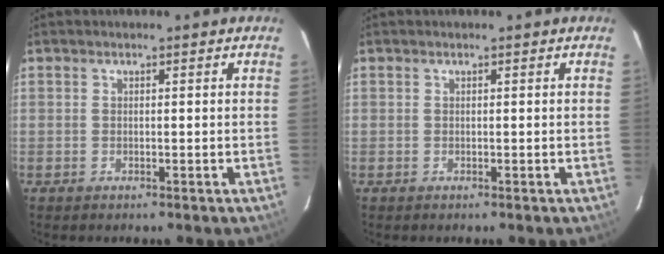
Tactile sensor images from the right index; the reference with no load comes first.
{"total": 0.0}